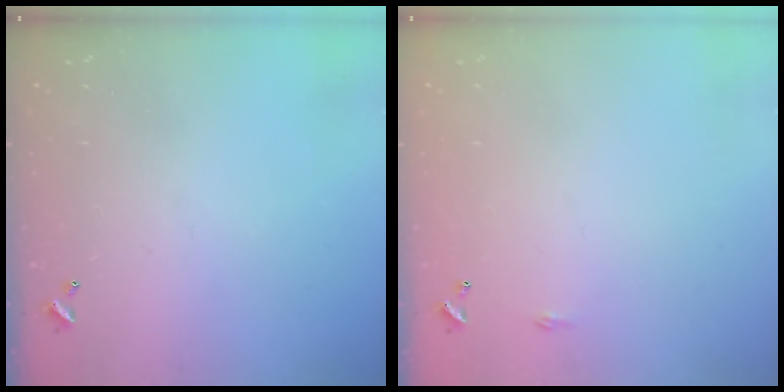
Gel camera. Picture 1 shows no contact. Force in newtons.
{"total": 2.2, "press": 2.1, "slide": 0.4}